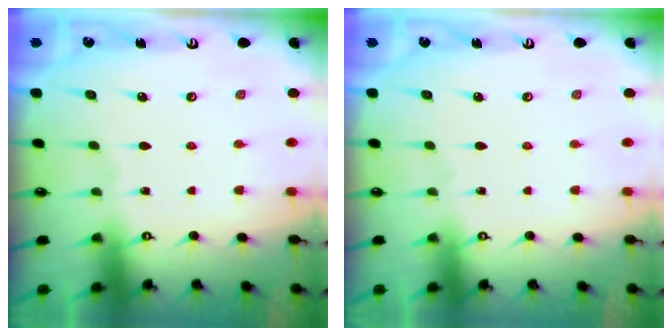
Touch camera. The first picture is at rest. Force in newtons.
{"total": 0.0}